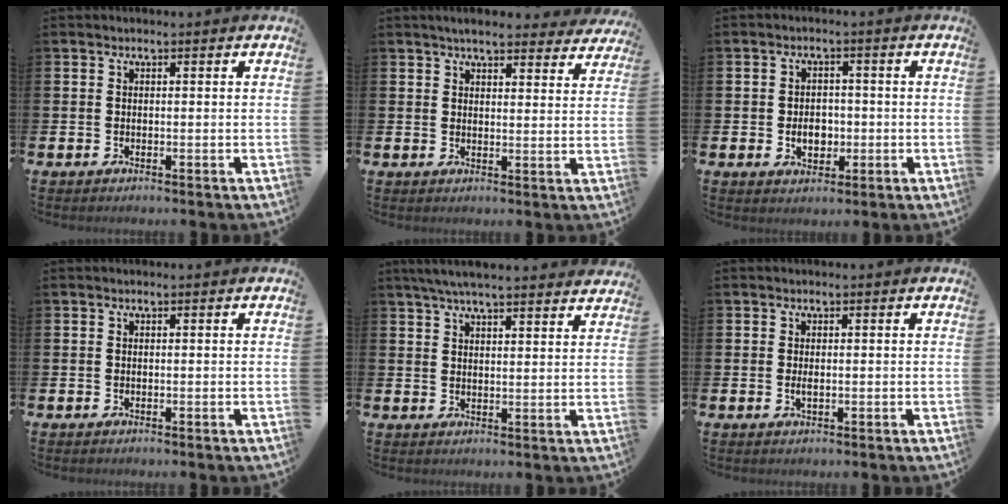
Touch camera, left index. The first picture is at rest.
{"total": 4.6, "force": [4.2, 0.9, 1.5], "torque": [-0.031, -0.017, 0.074]}
{"total": 3.6, "force": [-0.6, 2.7, 2.3], "torque": [-0.026, -0.004, -0.018]}
{"total": 0.0}
{"total": 5.4, "force": [5.1, 0.3, 1.7], "torque": [-0.045, -0.016, 0.093]}
{"total": 1.0, "force": [0.0, 0.3, 1.0], "torque": [-0.011, -0.002, -0.002]}